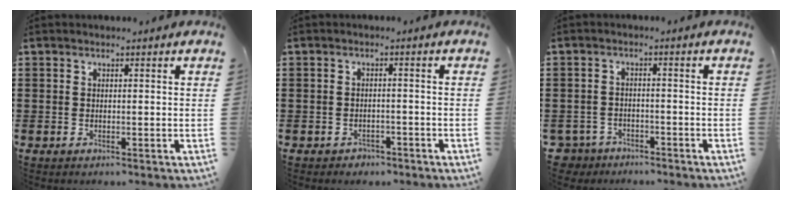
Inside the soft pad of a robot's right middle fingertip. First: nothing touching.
{"total": 1.5, "force": [-1.4, 0.6, 0.0], "torque": [-0.007, -0.002, -0.031]}
{"total": 3.6, "force": [-3.5, 0.9, 0.0], "torque": [-0.025, -0.008, -0.079]}